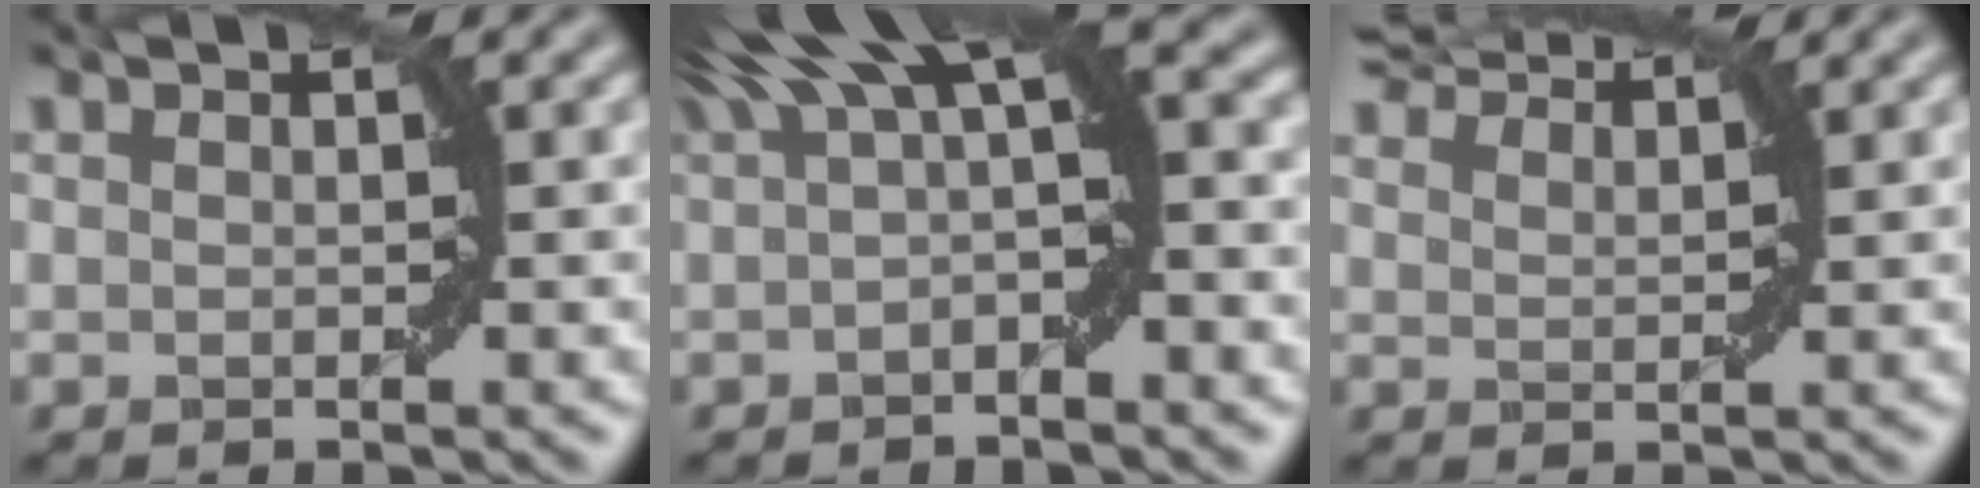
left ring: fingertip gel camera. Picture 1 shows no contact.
{"total": 6.9, "force": [2.0, 1.8, 6.3], "torque": [-0.089, 0.017, 0.022]}
{"total": 7.2, "force": [6.7, 1.1, 2.2], "torque": [-0.049, 0.018, 0.090]}